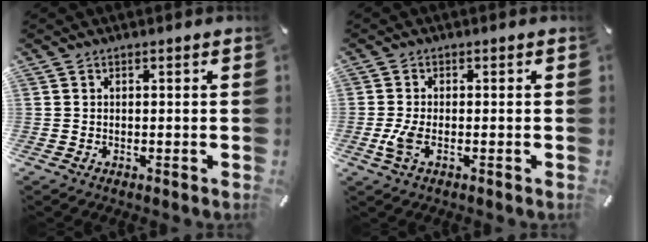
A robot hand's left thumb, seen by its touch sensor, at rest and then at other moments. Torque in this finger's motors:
{"motor_torque": [0.42, 0.49, 0.20, -0.19, 0.02]}